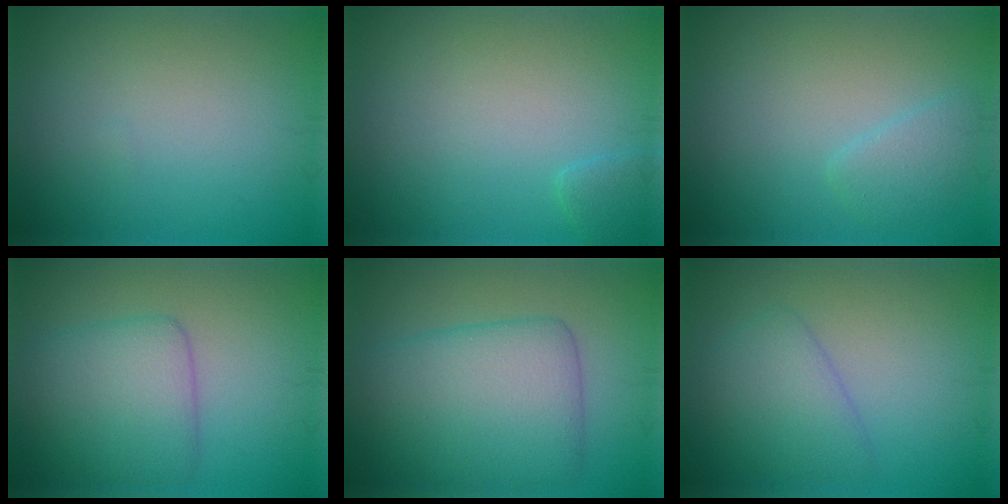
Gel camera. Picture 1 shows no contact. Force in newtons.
{"total": 1.0, "press": 1.0, "slide": 0.1}
{"total": 1.7, "press": 1.7, "slide": 0.1}
{"total": 4.9, "press": 4.9, "slide": 0.2}
{"total": 7.6, "press": 7.5, "slide": 0.2}
{"total": 3.0, "press": 3.0, "slide": 0.2}